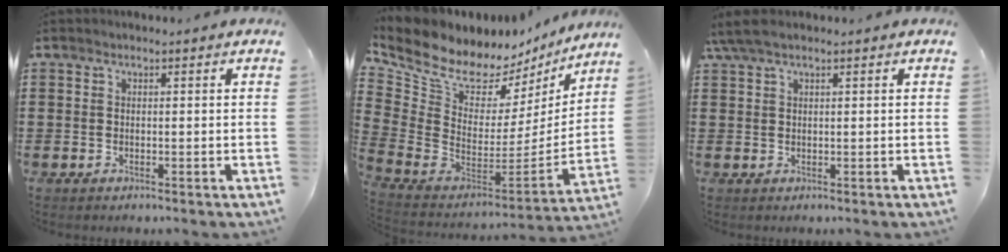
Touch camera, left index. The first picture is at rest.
{"total": 8.2, "force": [7.1, 3.7, 2.0], "torque": [-0.088, -0.072, 0.127]}
{"total": 2.7, "force": [1.6, 0.4, 2.1], "torque": [-0.043, 0.003, 0.030]}